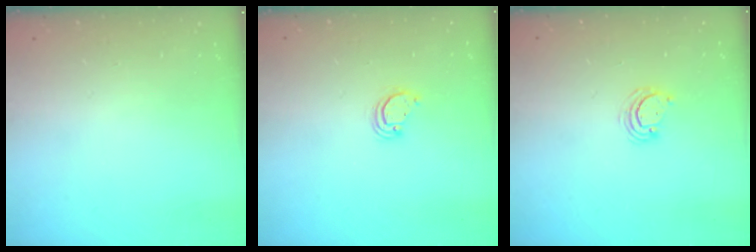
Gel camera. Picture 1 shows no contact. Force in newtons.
{"total": 3.5, "press": 3.5, "slide": 0.3}
{"total": 4.3, "press": 4.3, "slide": 0.4}